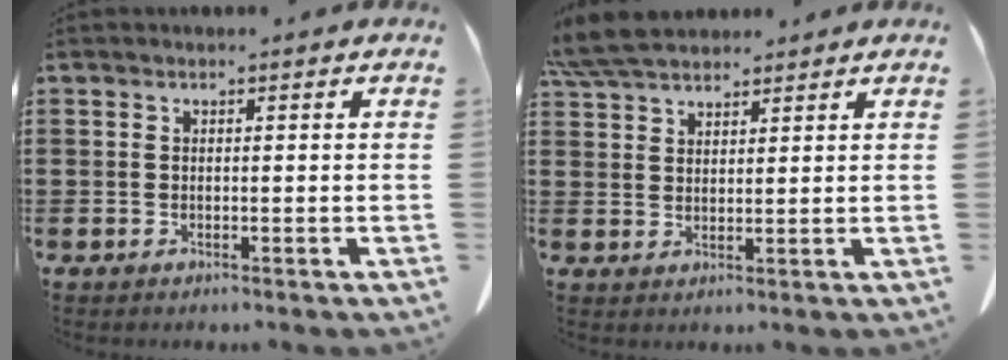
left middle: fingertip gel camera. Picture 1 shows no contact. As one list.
[{"total": 6.1, "force": [5.4, 1.5, 2.3], "torque": [-0.061, -0.006, 0.105]}]